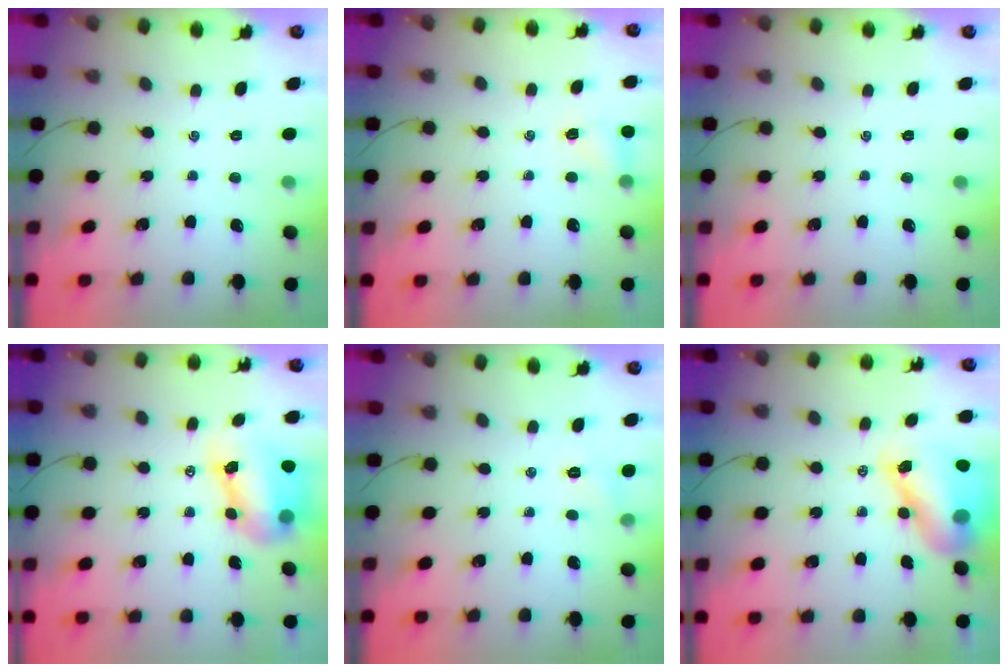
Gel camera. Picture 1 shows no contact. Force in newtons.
{"total": 5.7, "press": 5.6, "slide": 0.9}
{"total": 0.0}
{"total": 10.5, "press": 10.1, "slide": 2.9}
{"total": 4.5, "press": 4.3, "slide": 1.3}
{"total": 12.8, "press": 12.4, "slide": 3.4}